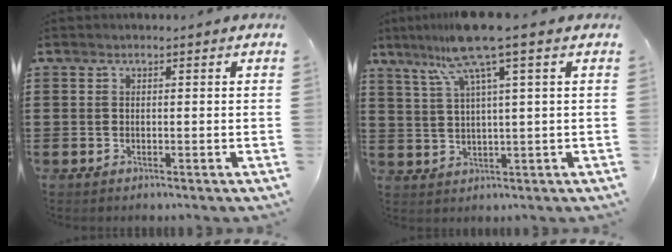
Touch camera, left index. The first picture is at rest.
{"total": 8.8, "force": [4.9, -0.3, 7.3], "torque": [-0.168, -0.016, 0.079]}